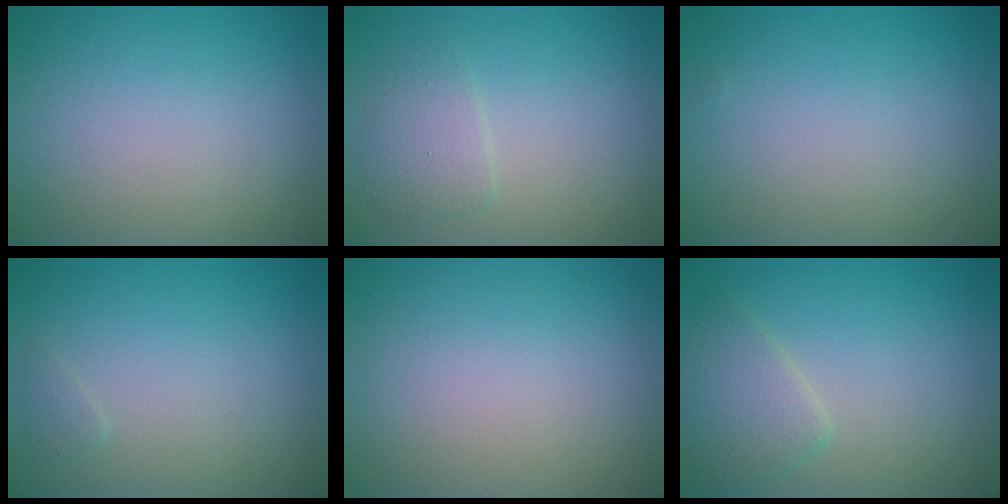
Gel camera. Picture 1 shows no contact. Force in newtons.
{"total": 2.0, "press": 2.0, "slide": 0.1}
{"total": 0.0}
{"total": 0.6, "press": 0.6, "slide": 0.0}
{"total": 0.0}
{"total": 2.9, "press": 2.9, "slide": 0.1}